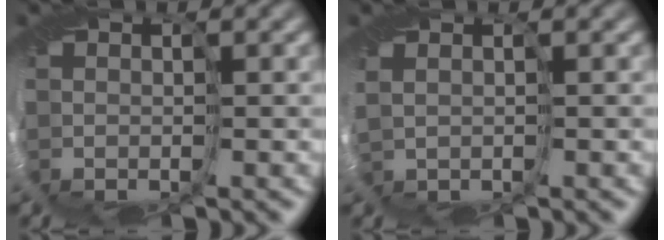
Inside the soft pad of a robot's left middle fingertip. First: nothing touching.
{"total": 0.6, "force": [-0.1, 0.2, 0.5], "torque": [-0.017, -0.005, -0.001]}